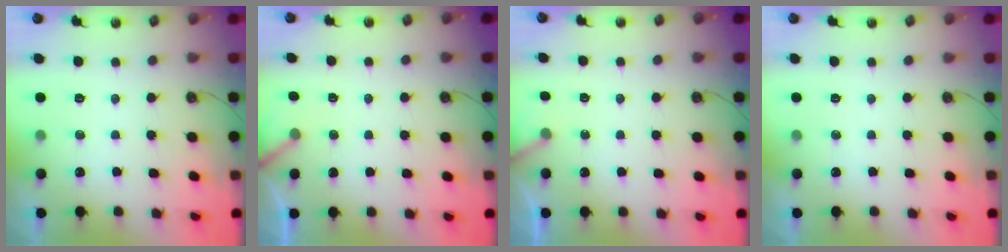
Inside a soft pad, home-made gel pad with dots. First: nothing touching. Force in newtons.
{"total": 2.9, "press": 2.9, "slide": 0.2}
{"total": 4.1, "press": 4.1, "slide": 0.4}
{"total": 0.0}